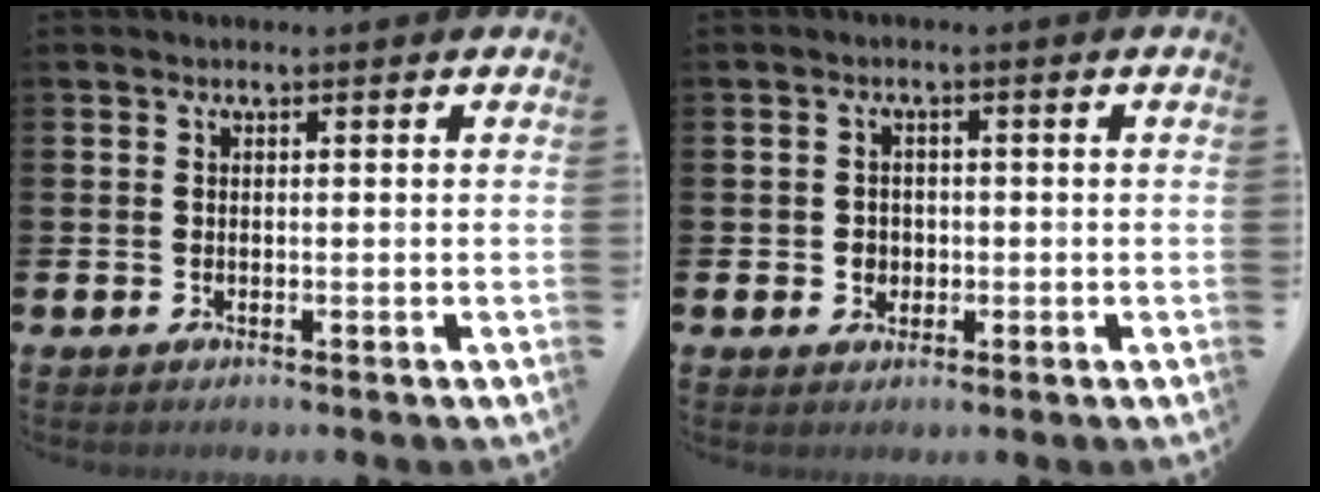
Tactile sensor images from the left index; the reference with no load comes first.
{"total": 2.0, "force": [-0.2, 1.9, 0.5], "torque": [-0.007, 0.005, -0.009]}